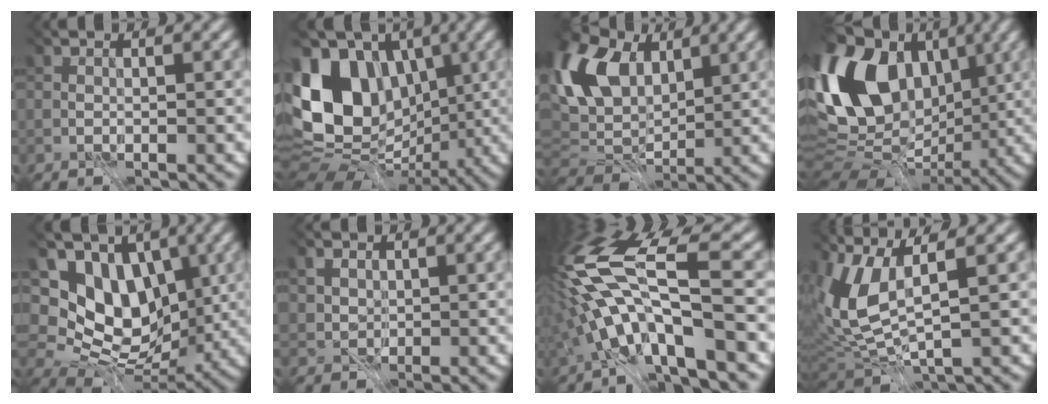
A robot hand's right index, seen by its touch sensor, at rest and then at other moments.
{"total": 11.7, "force": [-0.3, 9.2, 7.2], "torque": [-0.157, 0.009, 0.004]}
{"total": 8.6, "force": [2.0, 5.6, 6.2], "torque": [-0.153, 0.007, 0.053]}
{"total": 13.6, "force": [1.5, 9.6, 9.5], "torque": [-0.183, 0.026, 0.036]}
{"total": 6.7, "force": [-0.1, 5.1, 4.3], "torque": [-0.082, -0.032, 0.018]}
{"total": 1.6, "force": [0.3, 1.5, 0.5], "torque": [-0.043, -0.009, 0.029]}
{"total": 11.0, "force": [-3.4, 2.2, 10.2], "torque": [-0.210, 0.007, -0.044]}
{"total": 6.7, "force": [0.4, 2.4, 6.2], "torque": [-0.178, -0.010, 0.036]}